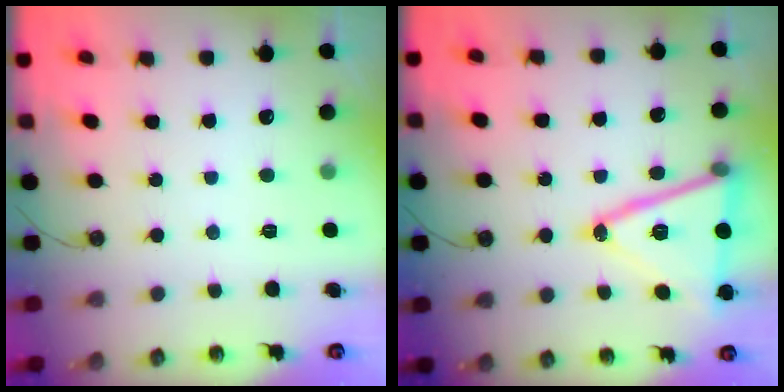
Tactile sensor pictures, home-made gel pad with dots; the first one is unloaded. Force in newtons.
{"total": 19.0, "press": 18.6, "slide": 3.5}